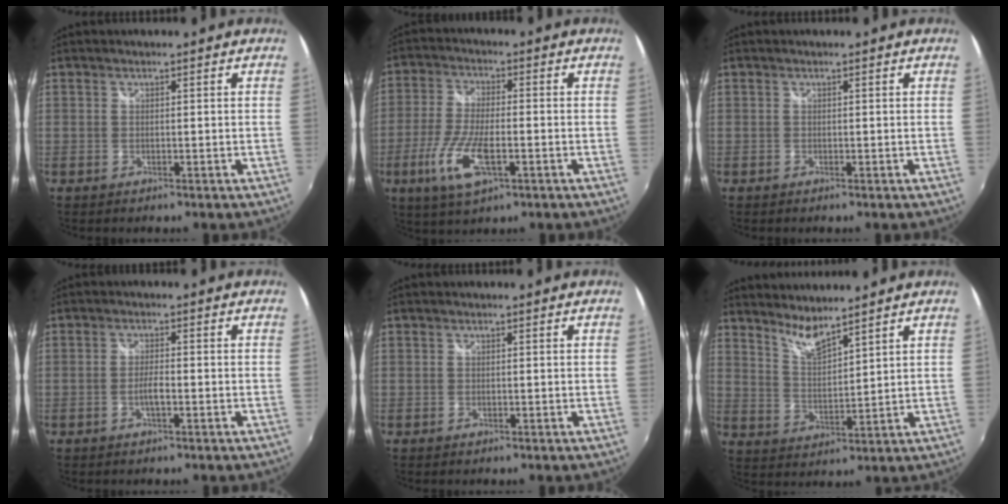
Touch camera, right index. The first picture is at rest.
{"total": 10.6, "force": [-4.1, 3.4, 9.1], "torque": [-0.197, -0.014, -0.078]}
{"total": 0.0}
{"total": 2.4, "force": [-1.0, 0.4, 2.2], "torque": [-0.046, 0.000, -0.019]}
{"total": 0.0}
{"total": 5.8, "force": [5.1, 0.7, 2.7], "torque": [-0.050, -0.006, 0.098]}